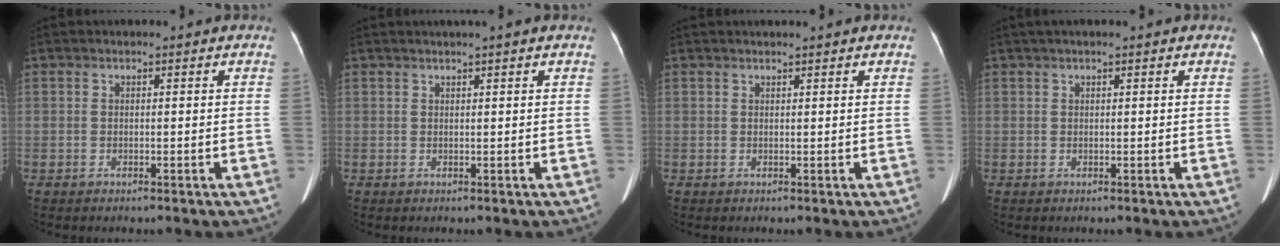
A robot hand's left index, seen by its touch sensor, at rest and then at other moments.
{"total": 0.9, "force": [0.6, -0.2, 0.6], "torque": [-0.012, 0.005, 0.017]}
{"total": 1.0, "force": [0.9, 0.0, 0.4], "torque": [-0.005, 0.009, 0.018]}
{"total": 2.2, "force": [1.6, 0.1, 1.5], "torque": [-0.021, 0.029, 0.025]}